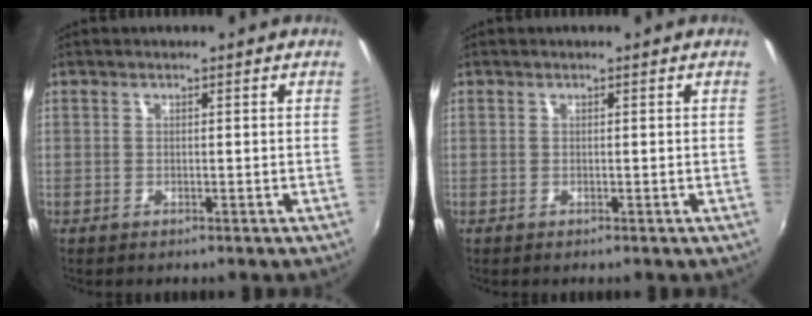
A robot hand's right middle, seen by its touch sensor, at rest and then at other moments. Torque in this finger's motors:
{"motor_torque": [0.00, 0.00, 0.00, 0.00]}